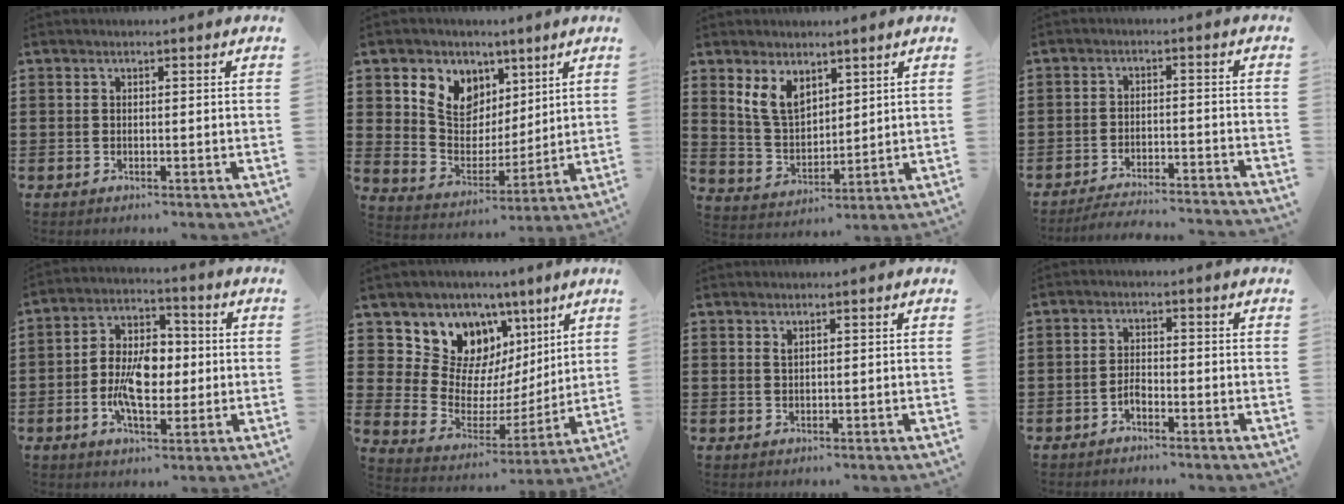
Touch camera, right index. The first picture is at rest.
{"total": 7.8, "force": [4.1, 6.4, 1.6], "torque": [-0.070, -0.023, 0.077]}
{"total": 6.7, "force": [3.9, 3.9, 3.8], "torque": [-0.098, -0.002, 0.071]}
{"total": 3.8, "force": [-3.8, 0.0, 0.7], "torque": [-0.016, 0.000, -0.078]}
{"total": 8.6, "force": [-1.2, 5.0, 6.8], "torque": [-0.153, 0.007, -0.029]}
{"total": 11.1, "force": [5.9, 8.8, 3.5], "torque": [-0.103, -0.049, 0.115]}
{"total": 0.8, "force": [0.5, 0.2, 0.6], "torque": [-0.014, 0.002, 0.010]}
{"total": 1.8, "force": [-1.4, 0.7, 0.9], "torque": [-0.022, 0.002, -0.027]}